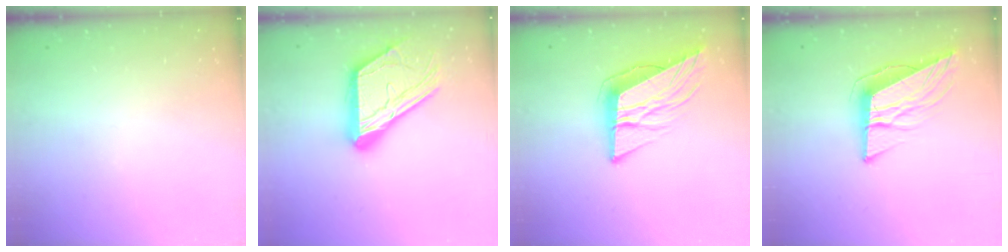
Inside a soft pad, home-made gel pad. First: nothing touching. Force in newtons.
{"total": 19.1, "press": 19.0, "slide": 1.7}
{"total": 12.0, "press": 11.6, "slide": 3.3}
{"total": 11.4, "press": 10.8, "slide": 3.6}